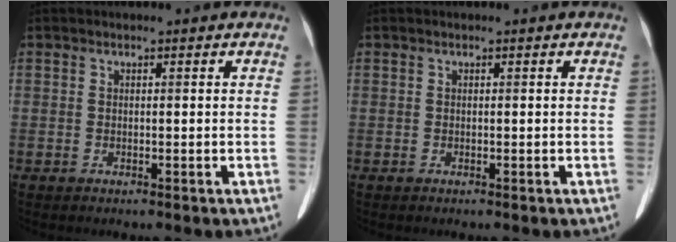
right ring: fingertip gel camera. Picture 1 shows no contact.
{"total": 0.0}